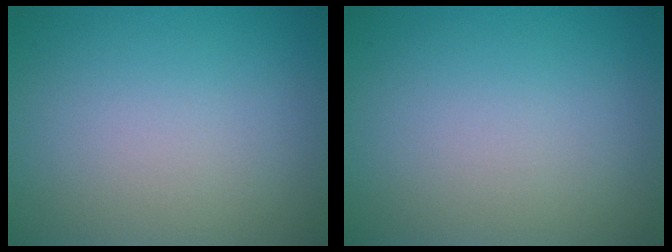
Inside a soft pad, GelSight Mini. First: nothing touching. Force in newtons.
{"total": 0.0}